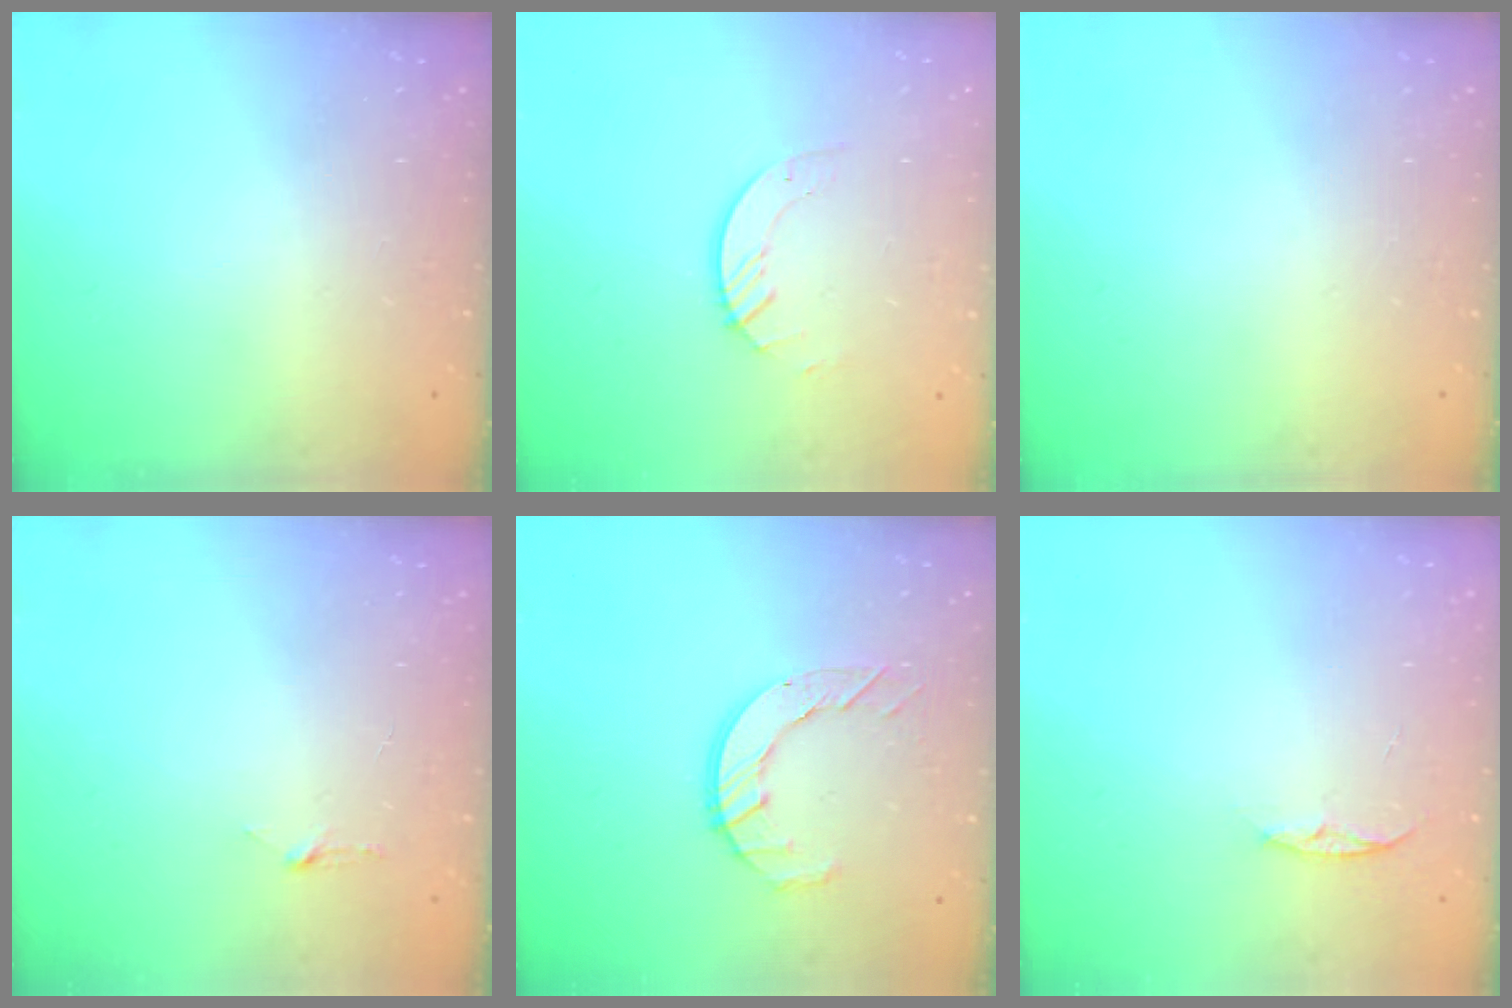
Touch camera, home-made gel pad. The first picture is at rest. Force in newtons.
{"total": 3.7, "press": 3.7, "slide": 0.4}
{"total": 0.0}
{"total": 2.9, "press": 2.9, "slide": 0.3}
{"total": 7.4, "press": 7.4, "slide": 0.5}
{"total": 4.5, "press": 4.5, "slide": 0.6}